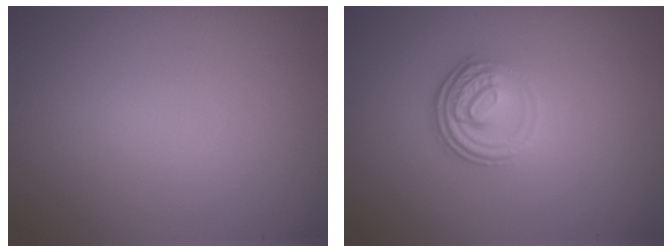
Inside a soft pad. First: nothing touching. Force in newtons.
{"total": 3.8, "press": 2.6, "slide": 2.7}